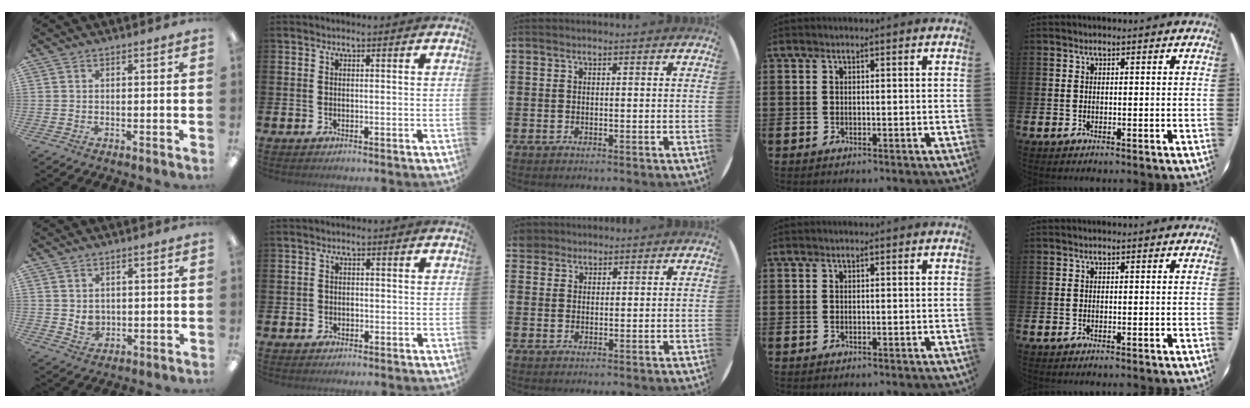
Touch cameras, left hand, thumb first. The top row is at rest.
{"thumb": {"total": 3.2, "force": [1.1, 2.7, 1.2], "torque": [-0.010, -0.004, 0.020]}, "index": {"total": 1.2, "force": [-0.4, 1.1, 0.2], "torque": [0.004, 0.004, -0.013]}, "middle": {"total": 2.1, "force": [1.9, 1.0, 0.0], "torque": [0.003, 0.002, 0.036]}}